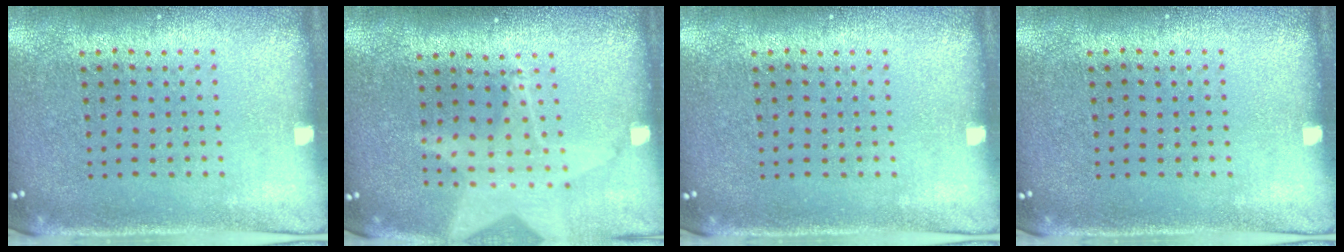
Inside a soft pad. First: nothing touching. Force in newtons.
{"total": 2.0, "press": 1.5, "slide": 1.3}
{"total": 0.0}
{"total": 0.0}